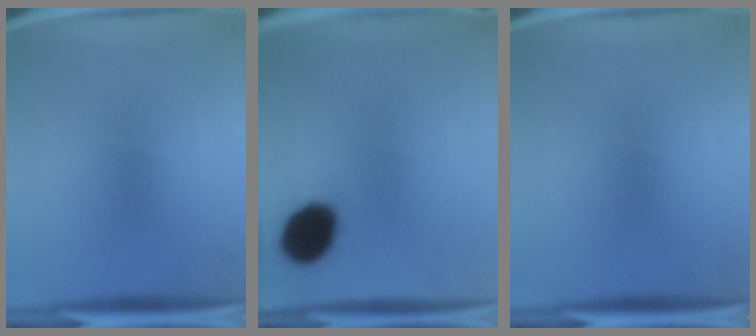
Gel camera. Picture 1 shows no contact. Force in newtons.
{"total": 13.7}
{"total": 0.0}